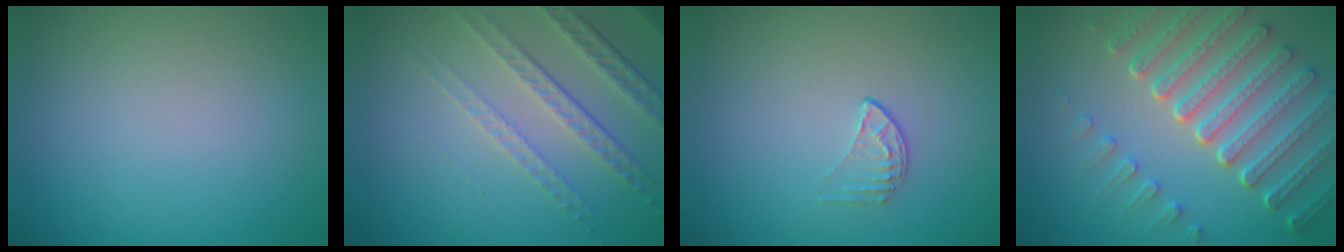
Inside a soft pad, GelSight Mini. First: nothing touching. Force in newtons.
{"total": 4.6, "press": 3.3, "slide": 3.2}
{"total": 1.1, "press": 0.7, "slide": 0.9}
{"total": 7.4, "press": 5.5, "slide": 4.9}